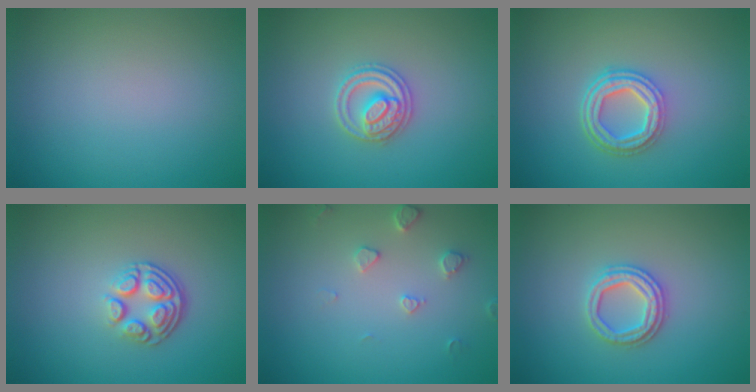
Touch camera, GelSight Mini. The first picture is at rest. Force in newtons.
{"total": 2.8, "press": 2.7, "slide": 0.5}
{"total": 4.3, "press": 3.3, "slide": 2.6}
{"total": 3.9, "press": 2.7, "slide": 2.8}
{"total": 1.9, "press": 1.8, "slide": 0.3}
{"total": 2.9, "press": 2.7, "slide": 1.0}